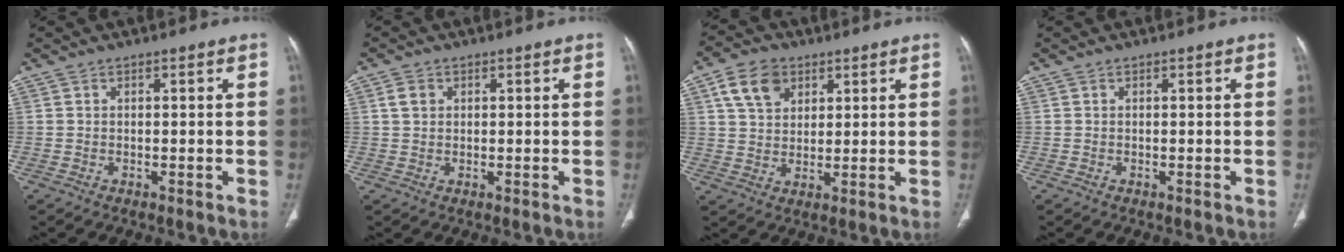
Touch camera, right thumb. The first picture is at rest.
{"total": 2.4, "force": [0.8, 1.9, 1.2], "torque": [-0.016, 0.002, 0.017]}
{"total": 8.5, "force": [3.9, 6.1, 4.4], "torque": [-0.058, -0.008, 0.073]}
{"total": 0.0}